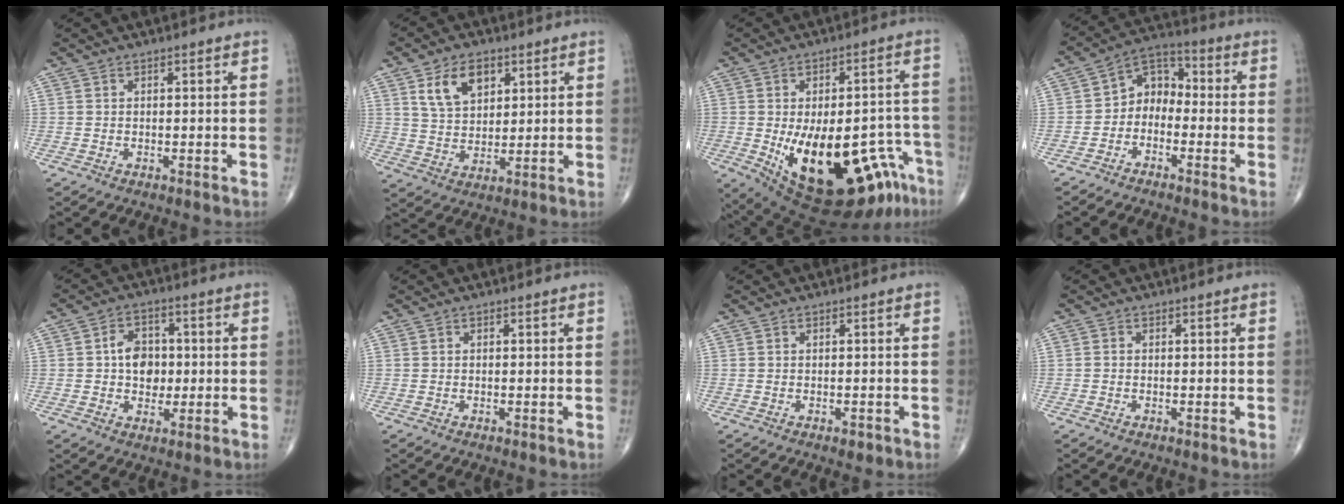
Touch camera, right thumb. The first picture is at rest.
{"total": 9.3, "force": [4.3, 5.9, 5.8], "torque": [-0.082, -0.019, 0.082]}
{"total": 25.8, "force": [-10.8, 11.4, 20.5], "torque": [-0.244, 0.030, -0.130]}
{"total": 7.3, "force": [-2.0, 5.6, 4.1], "torque": [-0.040, 0.043, -0.057]}
{"total": 7.6, "force": [0.2, 5.8, 4.9], "torque": [-0.047, 0.009, -0.001]}
{"total": 0.0}
{"total": 1.2, "force": [-0.6, 0.7, 0.8], "torque": [-0.010, -0.001, -0.006]}
{"total": 0.6, "force": [-0.1, 0.5, 0.3], "torque": [-0.004, 0.001, -0.006]}